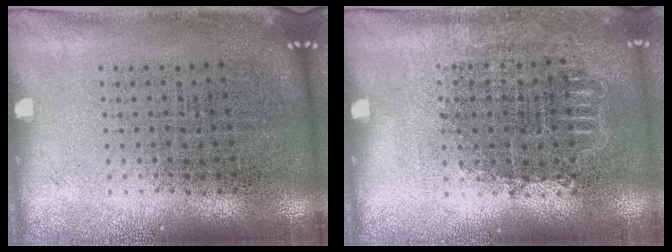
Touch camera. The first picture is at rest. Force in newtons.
{"total": 0.7, "press": 0.7, "slide": 0.3}